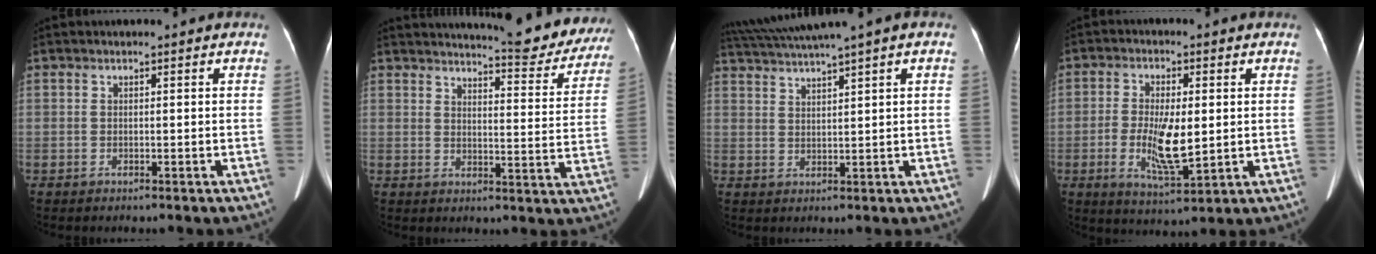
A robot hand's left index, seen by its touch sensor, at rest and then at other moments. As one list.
[{"total": 15.5, "force": [14.6, 1.9, 4.7], "torque": [-0.048, -0.056, 0.162]}, {"total": 8.0, "force": [6.1, -1.1, 5.1], "torque": [-0.092, 0.034, 0.104]}, {"total": 8.5, "force": [-0.5, 2.5, 8.0], "torque": [-0.156, -0.014, -0.004]}]